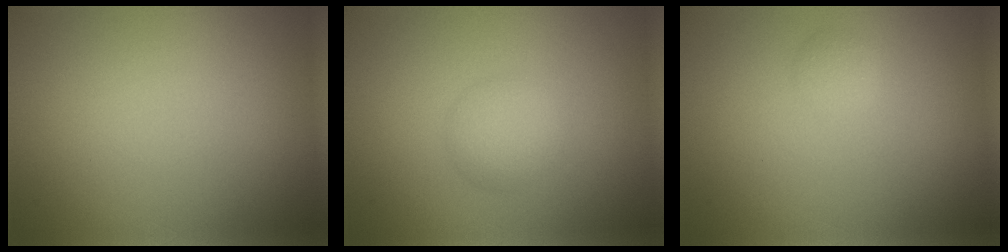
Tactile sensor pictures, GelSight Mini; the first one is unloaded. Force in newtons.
{"total": 2.3, "press": 2.3, "slide": 0.1}
{"total": 1.0, "press": 1.0, "slide": 0.0}